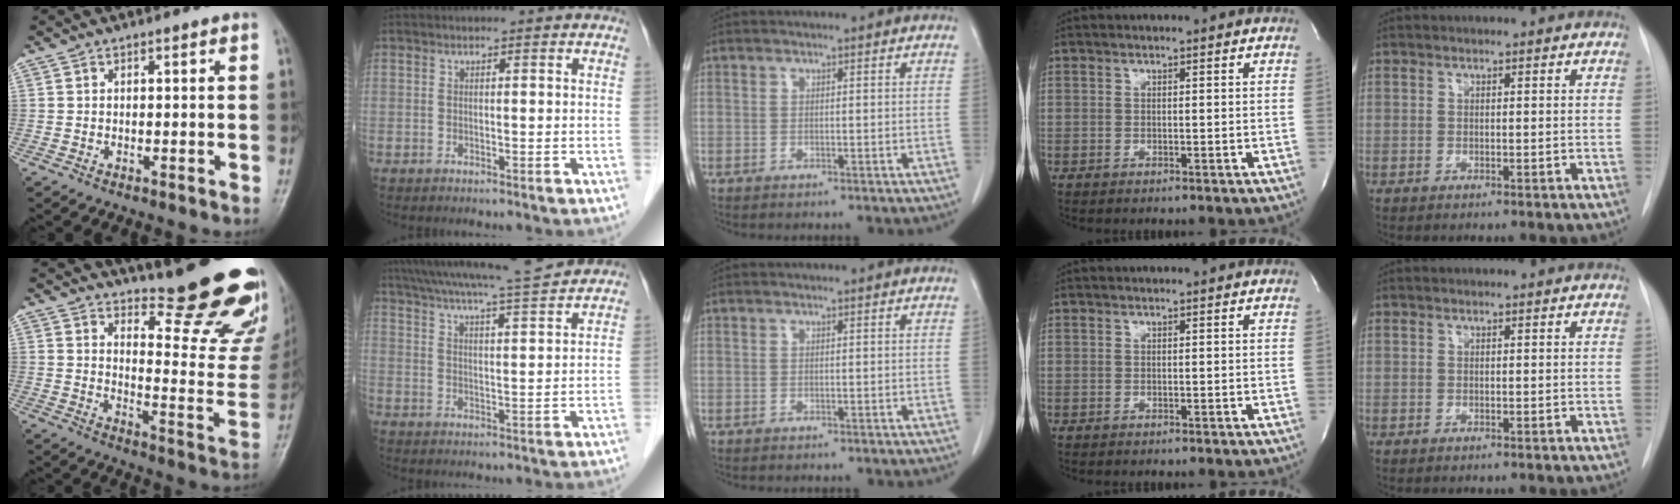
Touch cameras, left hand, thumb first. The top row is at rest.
{"thumb": {"total": 22.7, "force": [18.8, 4.4, 12.0], "torque": [-0.123, -0.176, 0.233]}, "index": {"total": 14.6, "force": [13.4, -0.3, 5.7], "torque": [-0.108, 0.007, 0.199]}}